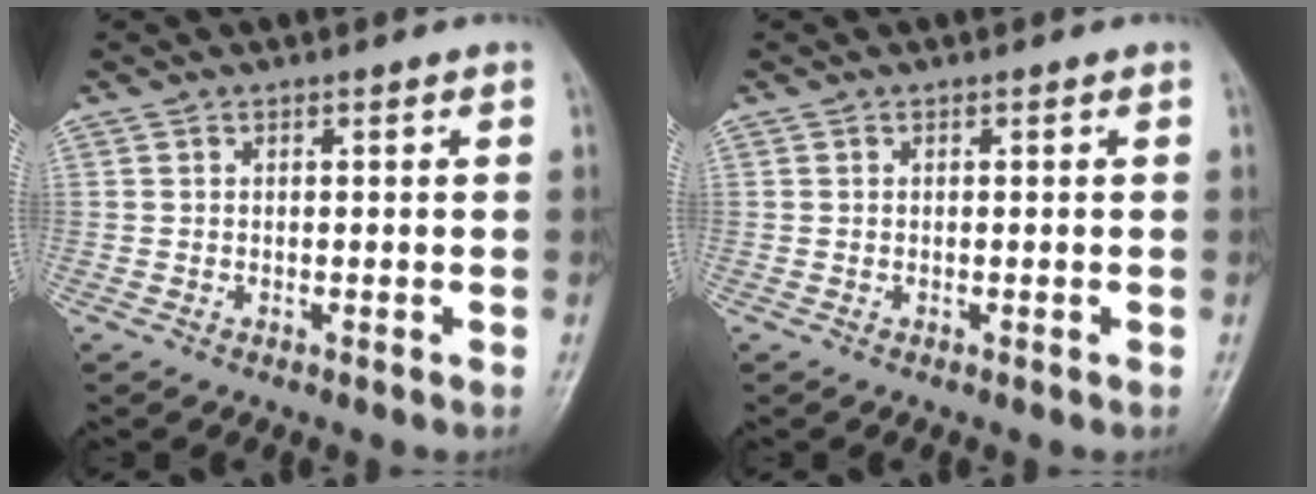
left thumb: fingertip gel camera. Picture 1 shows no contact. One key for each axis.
{"total": 0.0}